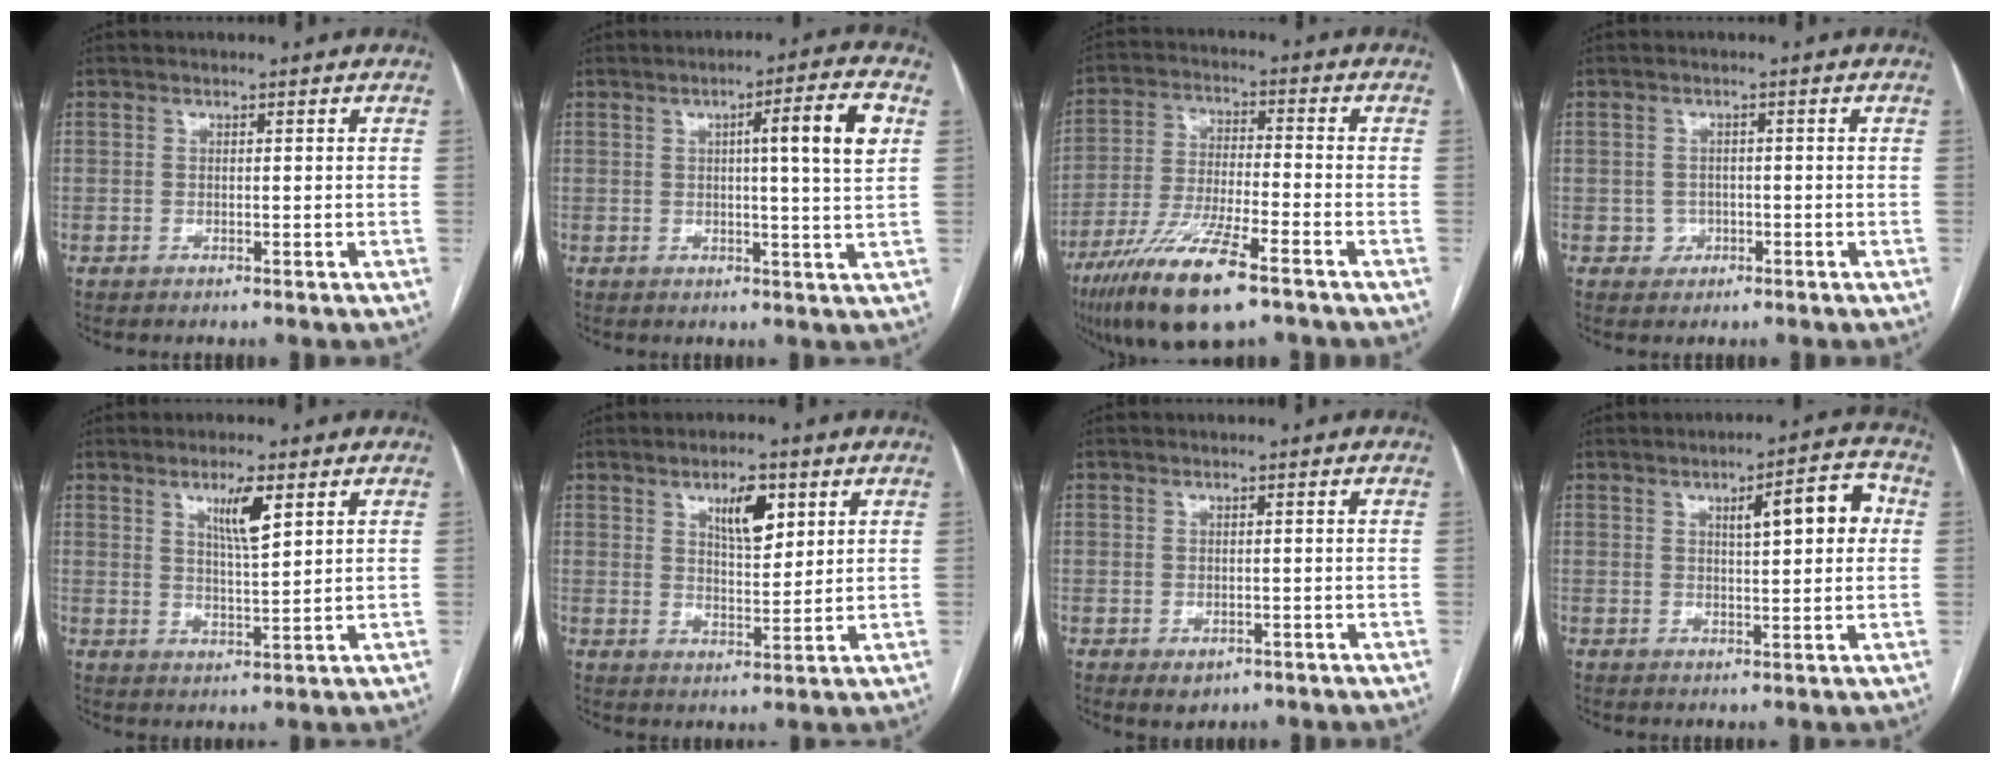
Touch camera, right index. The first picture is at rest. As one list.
[{"total": 8.2, "force": [2.2, 0.1, 7.9], "torque": [-0.115, 0.007, 0.026]}, {"total": 14.3, "force": [-9.1, 2.1, 10.9], "torque": [-0.218, -0.031, -0.164]}, {"total": 1.9, "force": [-0.7, 1.8, 0.2], "torque": [0.005, 0.008, -0.009]}, {"total": 5.4, "force": [2.8, 0.5, 4.6], "torque": [-0.079, -0.007, 0.050]}, {"total": 6.4, "force": [3.3, 2.2, 5.1], "torque": [-0.085, -0.001, 0.057]}, {"total": 1.8, "force": [-0.6, 1.4, 0.9], "torque": [-0.009, -0.001, 0.001]}, {"total": 7.7, "force": [2.1, 1.6, 7.3], "torque": [-0.101, 0.019, 0.029]}]